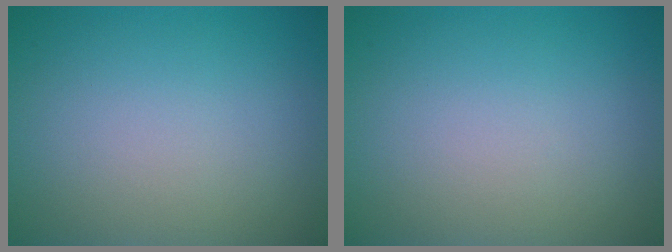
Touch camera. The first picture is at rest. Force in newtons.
{"total": 0.0}